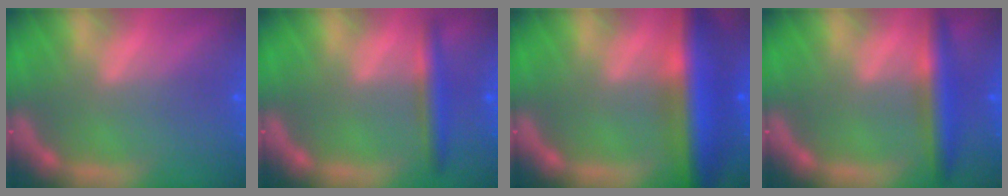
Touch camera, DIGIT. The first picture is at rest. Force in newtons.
{"total": 3.0}
{"total": 8.9}
{"total": 4.5}